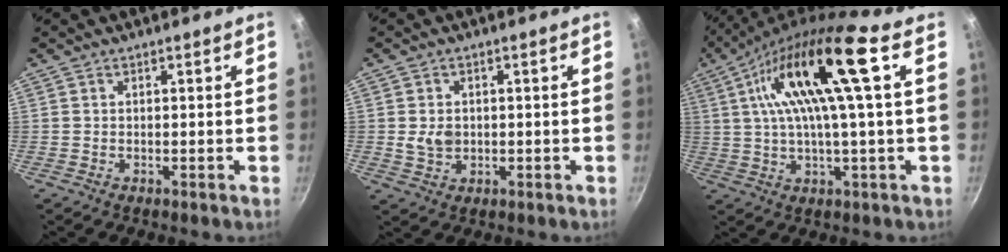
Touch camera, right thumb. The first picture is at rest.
{"total": 3.7, "force": [0.2, 3.1, 2.1], "torque": [-0.027, -0.002, 0.008]}
{"total": 15.8, "force": [4.5, 2.2, 15.0], "torque": [-0.269, 0.006, 0.082]}